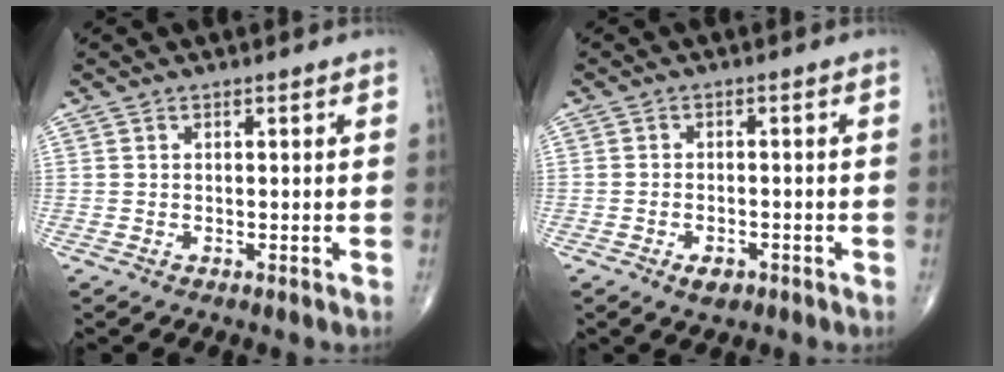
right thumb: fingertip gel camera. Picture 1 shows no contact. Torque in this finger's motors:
{"motor_torque": [-0.12, 0.10, 0.11, 0.33, 0.09]}